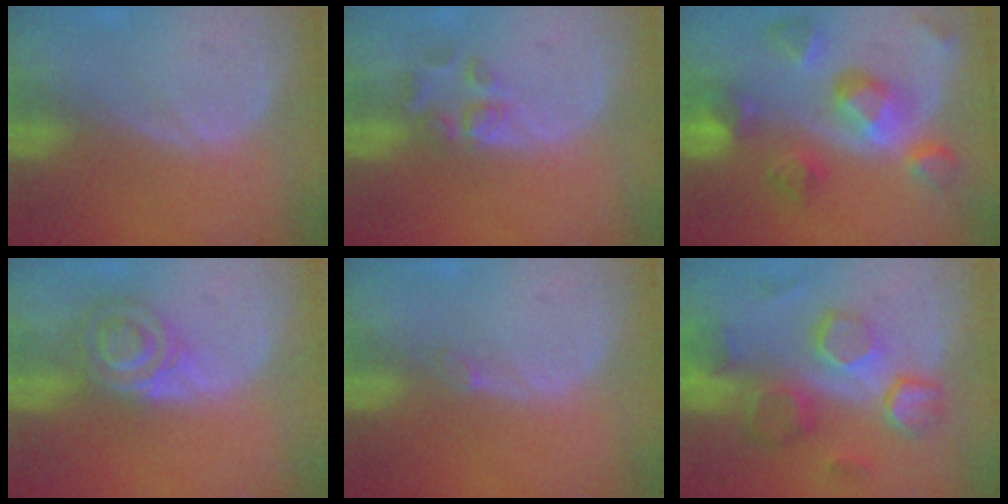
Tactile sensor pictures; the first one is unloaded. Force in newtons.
{"total": 3.5, "press": 3.4, "slide": 0.8}
{"total": 10.4, "press": 9.2, "slide": 4.9}
{"total": 5.8, "press": 5.7, "slide": 1.1}
{"total": 0.7, "press": 0.7, "slide": 0.2}
{"total": 10.4, "press": 9.3, "slide": 4.8}